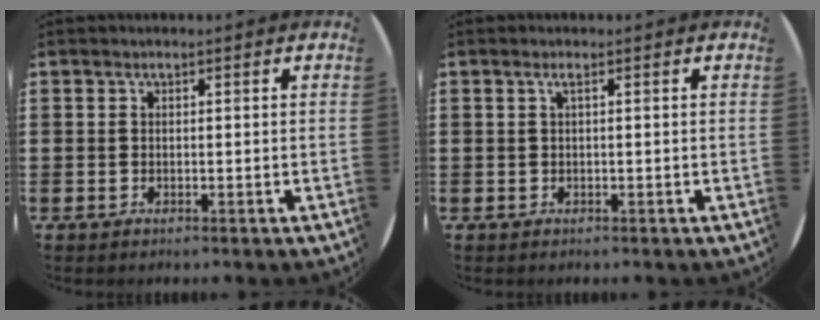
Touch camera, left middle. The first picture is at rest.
{"total": 0.6, "force": [0.1, -0.1, 0.6], "torque": [-0.009, -0.001, 0.001]}